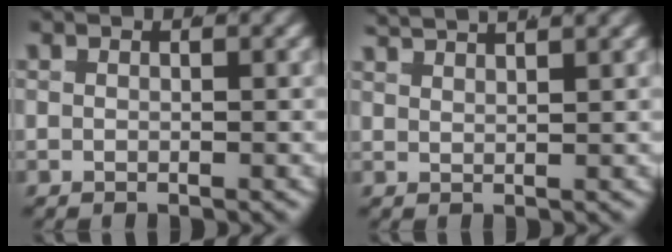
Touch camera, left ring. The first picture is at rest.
{"total": 3.0, "force": [2.9, 0.2, 0.8], "torque": [-0.015, 0.007, 0.049]}